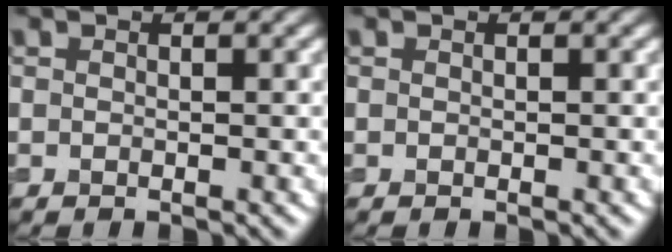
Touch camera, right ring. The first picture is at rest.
{"total": 0.0}